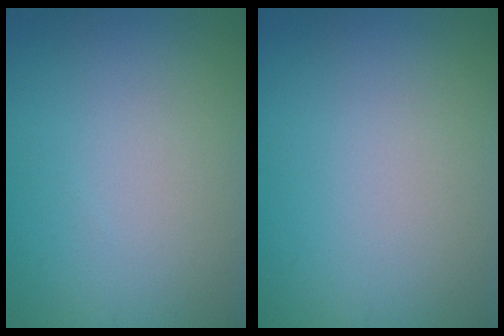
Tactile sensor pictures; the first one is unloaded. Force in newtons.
{"total": 0.0}